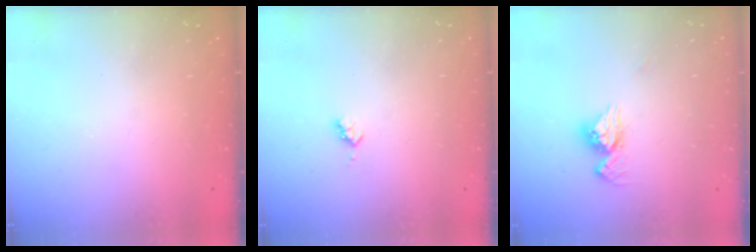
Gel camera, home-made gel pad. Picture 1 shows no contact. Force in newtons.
{"total": 3.1, "press": 3.0, "slide": 0.5}
{"total": 11.1, "press": 11.0, "slide": 0.9}